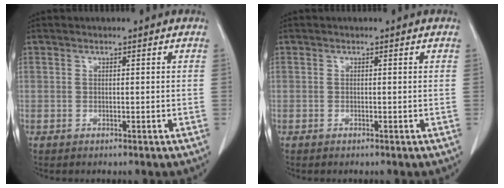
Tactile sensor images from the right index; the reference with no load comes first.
{"total": 0.0}